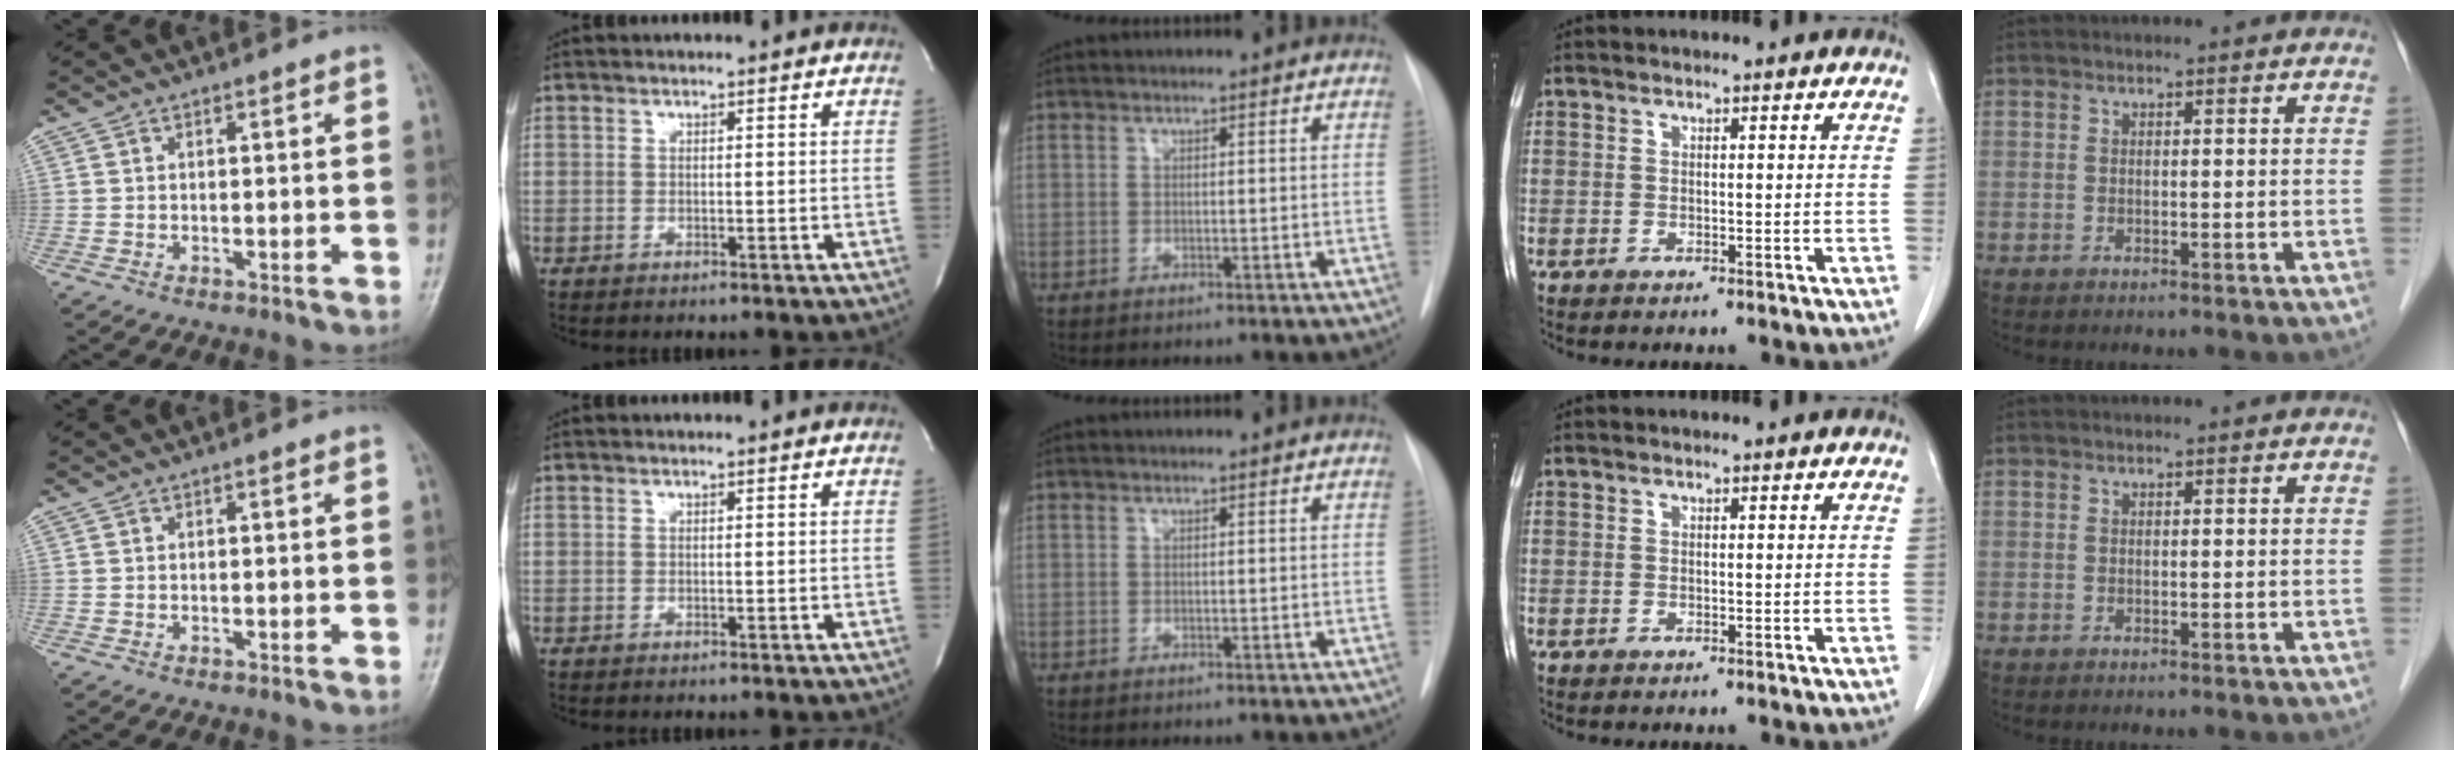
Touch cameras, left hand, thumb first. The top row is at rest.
{}